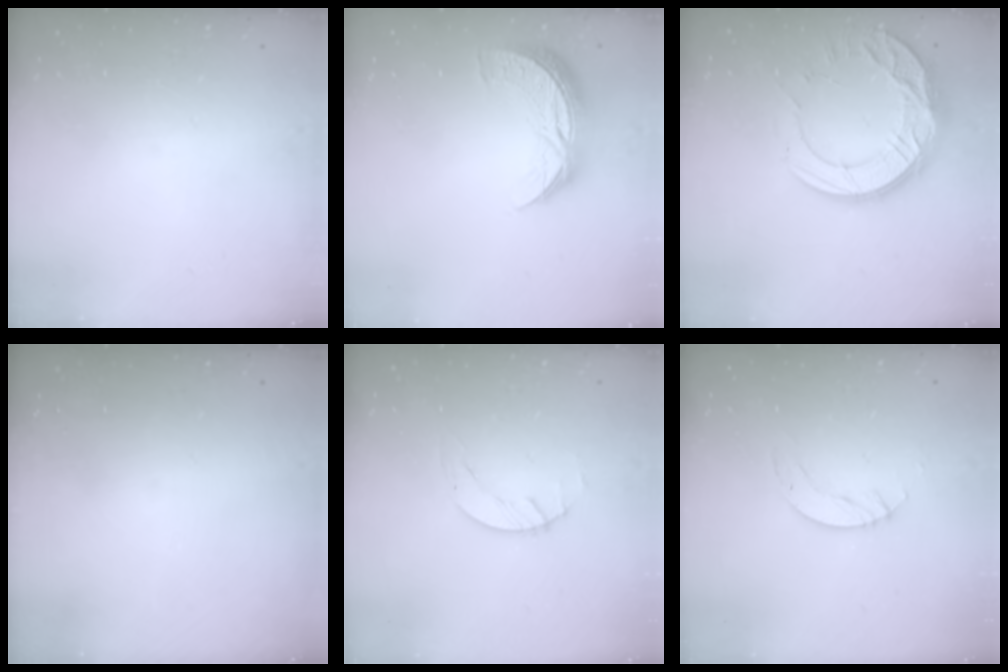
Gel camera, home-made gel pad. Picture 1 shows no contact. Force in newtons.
{"total": 10.1, "press": 10.1, "slide": 0.8}
{"total": 17.2, "press": 17.2, "slide": 1.0}
{"total": 0.0}
{"total": 0.8, "press": 0.8, "slide": 0.2}
{"total": 3.0, "press": 3.0, "slide": 0.2}